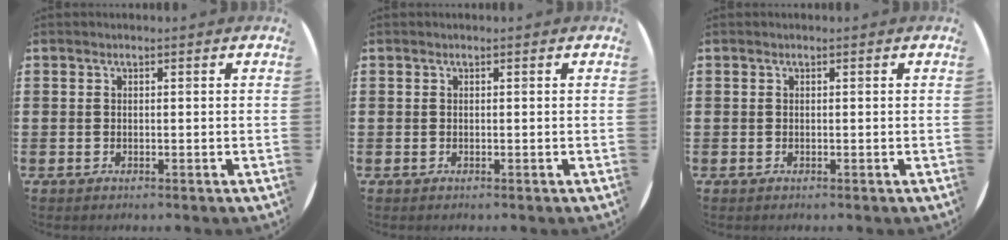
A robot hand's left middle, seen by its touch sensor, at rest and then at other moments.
{"total": 0.0}
{"total": 0.0}